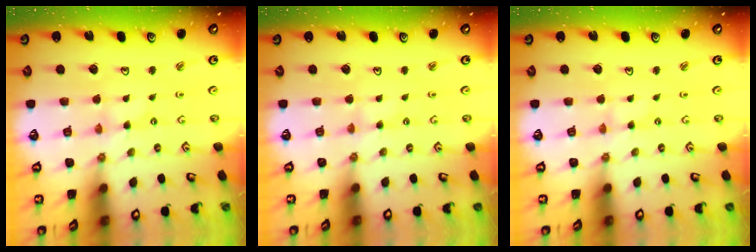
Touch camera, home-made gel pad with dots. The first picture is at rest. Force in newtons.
{"total": 1.6, "press": 1.5, "slide": 0.4}
{"total": 0.0}